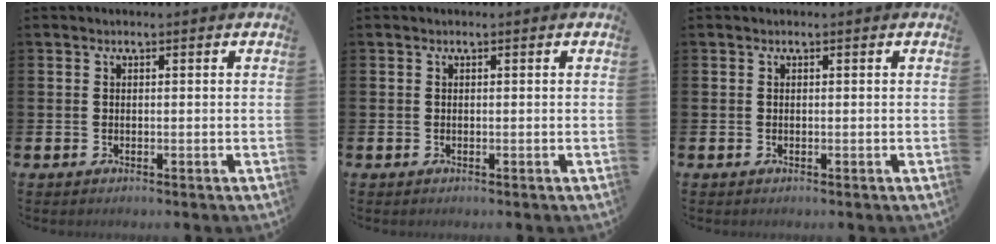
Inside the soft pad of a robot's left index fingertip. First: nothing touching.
{"total": 0.0}
{"total": 0.0}